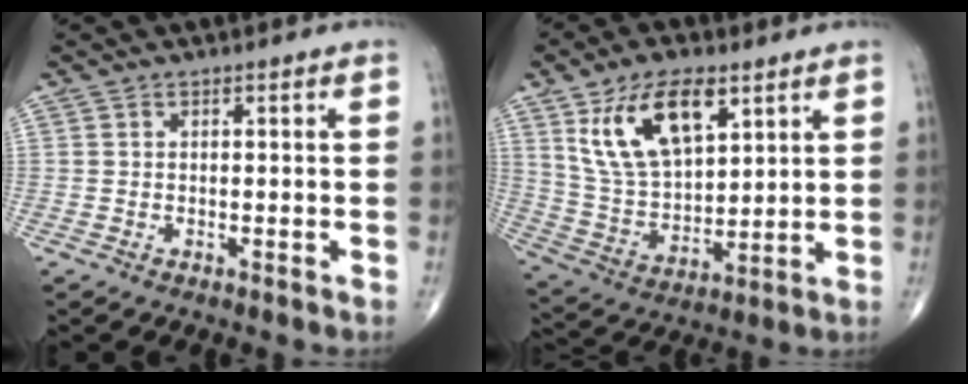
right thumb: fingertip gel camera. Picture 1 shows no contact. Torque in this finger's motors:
{"motor_torque": [-0.16, 3.24, 0.60, 0.58, 0.27]}